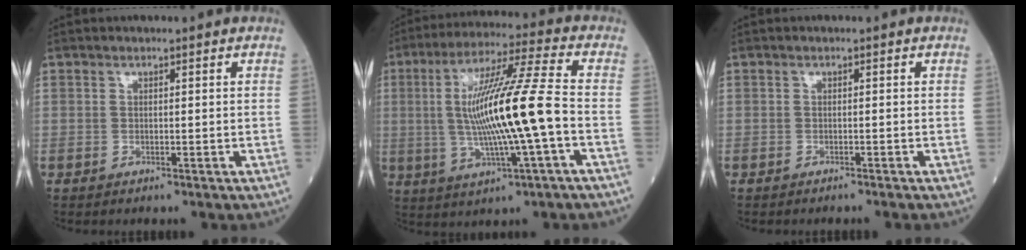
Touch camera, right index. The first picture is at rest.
{"total": 15.6, "force": [-1.1, -0.1, 15.5], "torque": [-0.293, 0.008, -0.022]}
{"total": 1.3, "force": [-1.2, -0.2, 0.4], "torque": [-0.006, 0.002, -0.016]}